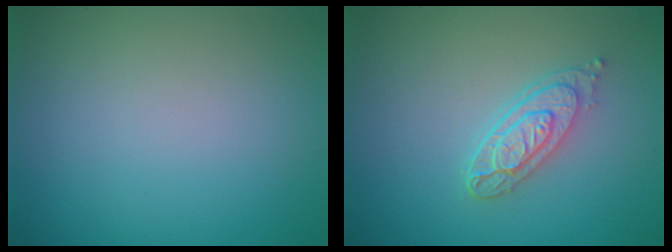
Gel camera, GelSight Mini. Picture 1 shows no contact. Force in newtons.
{"total": 3.7, "press": 3.0, "slide": 2.2}